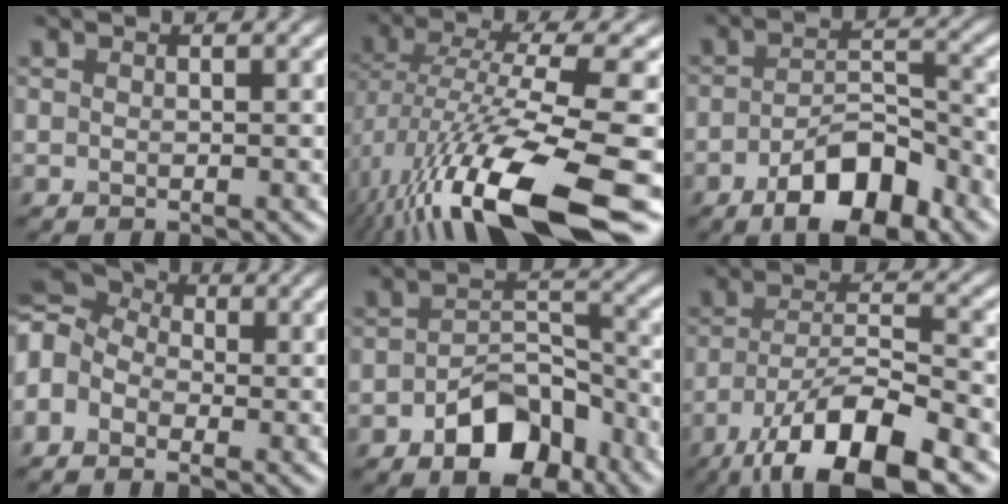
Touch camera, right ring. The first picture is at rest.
{"total": 14.8, "force": [-5.8, 4.0, 13.0], "torque": [-0.253, -0.013, -0.082]}
{"total": 7.4, "force": [-4.2, 3.1, 5.2], "torque": [-0.084, 0.002, -0.071]}
{"total": 7.8, "force": [-0.1, 6.0, 5.0], "torque": [-0.112, 0.031, -0.024]}
{"total": 6.7, "force": [-3.8, 3.8, 4.1], "torque": [-0.059, -0.002, -0.065]}
{"total": 11.2, "force": [-6.9, 3.4, 8.1], "torque": [-0.145, -0.001, -0.126]}